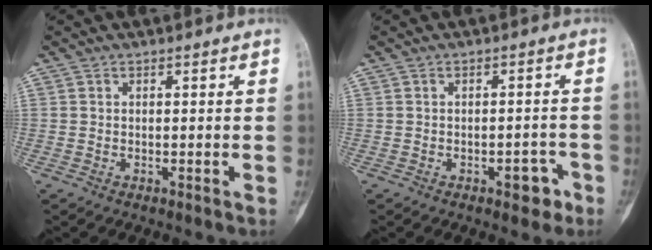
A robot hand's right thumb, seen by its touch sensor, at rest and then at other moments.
{"total": 4.1, "force": [-2.1, 2.2, 2.7], "torque": [-0.020, 0.019, -0.023]}